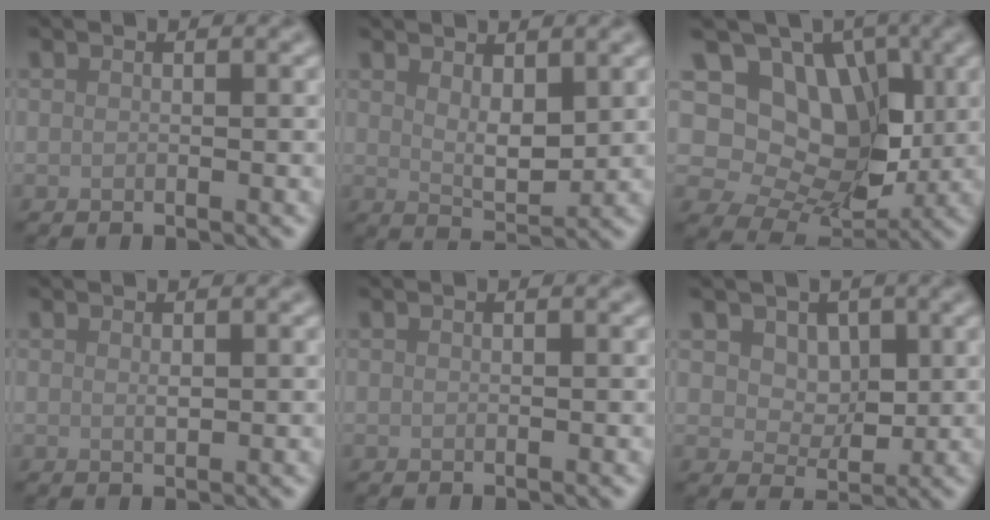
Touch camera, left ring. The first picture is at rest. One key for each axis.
{"total": 3.1, "fx": 1.3, "fy": 1.4, "fz": 2.5, "tx": -0.044, "ty": -0.005, "tz": 0.026}
{"total": 9.8, "fx": 2.1, "fy": 7.7, "fz": 5.6, "tx": -0.084, "ty": 0.009, "tz": 0.020}
{"total": 0.7, "fx": 0.3, "fy": 0.3, "fz": 0.6, "tx": -0.012, "ty": -0.002, "tz": 0.007}
{"total": 0.0}
{"total": 4.0, "fx": 1.7, "fy": 3.0, "fz": 2.1, "tx": -0.040, "ty": -0.017, "tz": 0.031}